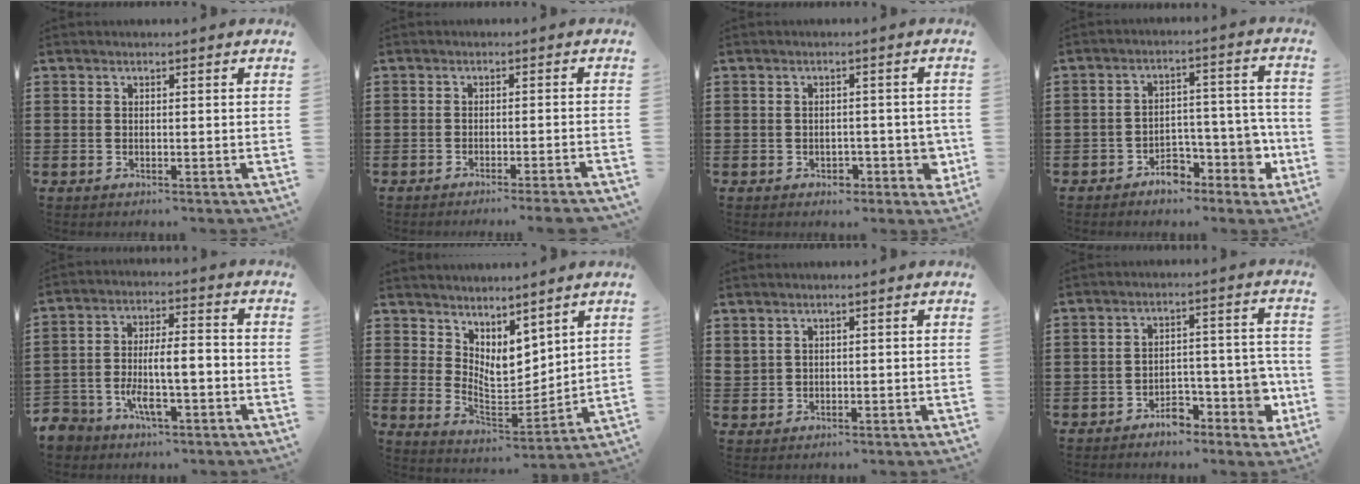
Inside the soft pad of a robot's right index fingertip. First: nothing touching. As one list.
[{"total": 2.0, "force": [-1.8, -0.4, 0.9], "torque": [-0.015, -0.001, -0.035]}, {"total": 3.4, "force": [-0.9, 2.7, 1.8], "torque": [-0.033, 0.004, -0.018]}, {"total": 6.7, "force": [-3.9, 4.5, 3.1], "torque": [-0.040, 0.014, -0.067]}, {"total": 7.5, "force": [-3.6, 3.4, 5.7], "torque": [-0.116, 0.003, -0.069]}, {"total": 6.3, "force": [4.5, 3.6, 2.7], "torque": [-0.061, -0.036, 0.082]}, {"total": 1.4, "force": [1.1, 0.8, 0.3], "torque": [-0.009, 0.003, 0.021]}, {"total": 7.0, "force": [-3.9, 4.2, 4.2], "torque": [-0.060, 0.021, -0.066]}]